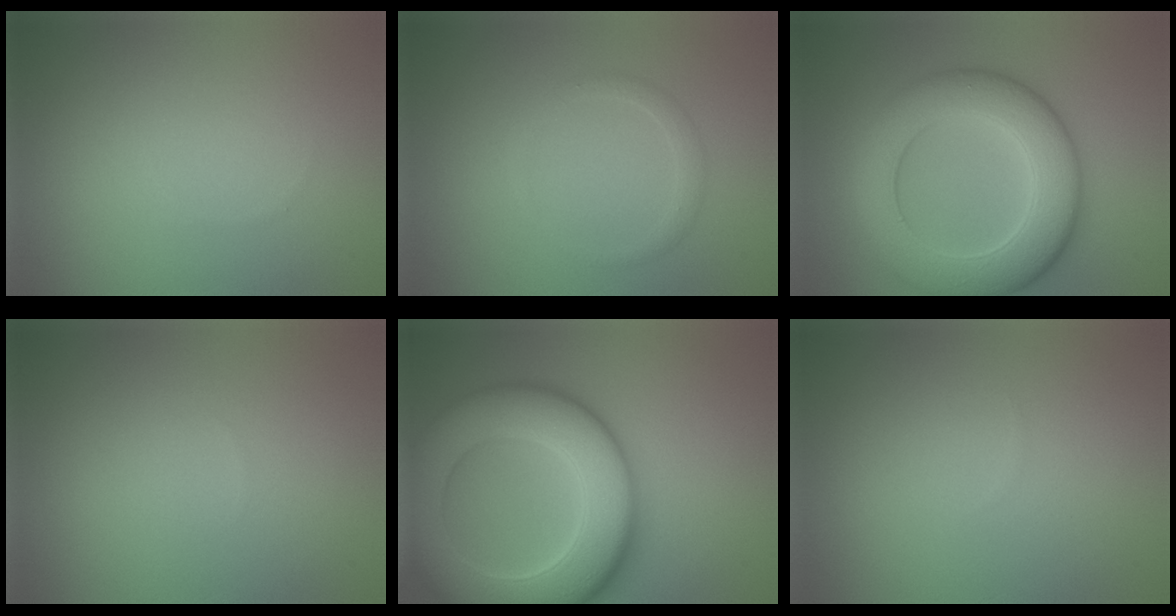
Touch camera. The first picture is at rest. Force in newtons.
{"total": 1.2, "press": 1.2, "slide": 0.2}
{"total": 9.2, "press": 9.2, "slide": 0.2}
{"total": 0.0}
{"total": 12.4, "press": 12.4, "slide": 0.3}
{"total": 0.0}